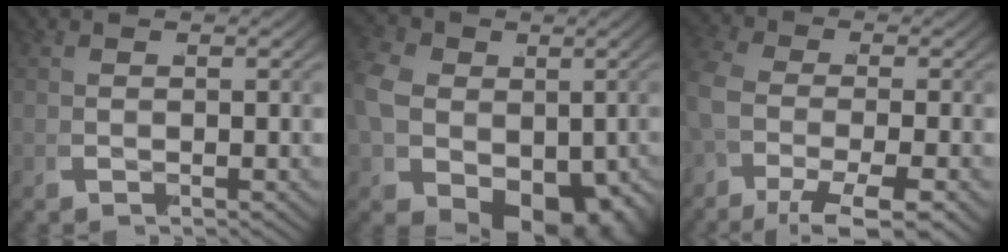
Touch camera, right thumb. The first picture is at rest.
{"total": 10.4, "force": [-1.5, 7.7, 6.8], "torque": [-0.146, -0.069, 0.005]}
{"total": 5.6, "force": [-2.7, 2.9, 3.9], "torque": [-0.086, -0.016, -0.039]}